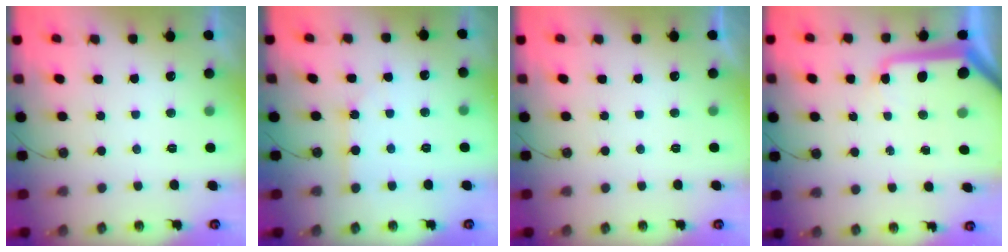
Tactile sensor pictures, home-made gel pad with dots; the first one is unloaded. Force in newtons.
{"total": 2.5, "press": 2.5, "slide": 0.3}
{"total": 0.0}
{"total": 12.9, "press": 12.8, "slide": 1.2}